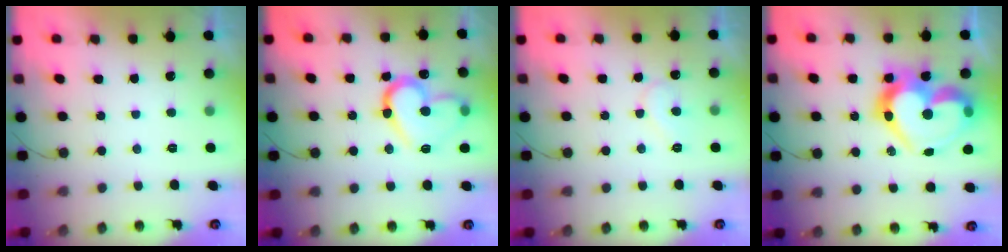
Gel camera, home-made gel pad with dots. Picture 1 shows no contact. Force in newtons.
{"total": 15.8, "press": 15.7, "slide": 1.0}
{"total": 6.8, "press": 6.8, "slide": 0.6}
{"total": 21.6, "press": 21.5, "slide": 2.4}